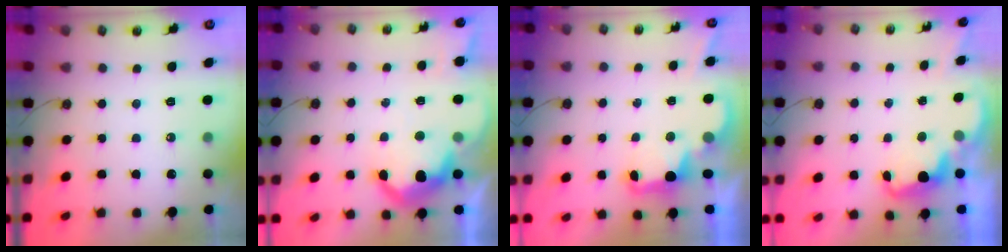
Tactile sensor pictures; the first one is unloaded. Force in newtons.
{"total": 13.6, "press": 13.6, "slide": 0.9}
{"total": 2.7, "press": 2.6, "slide": 0.5}
{"total": 2.4, "press": 2.4, "slide": 0.5}